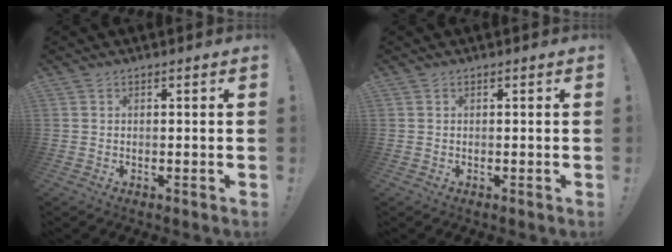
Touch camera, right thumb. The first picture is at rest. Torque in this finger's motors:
{"motor_torque": [0.00, 0.00, 0.00, 0.00, 0.00]}